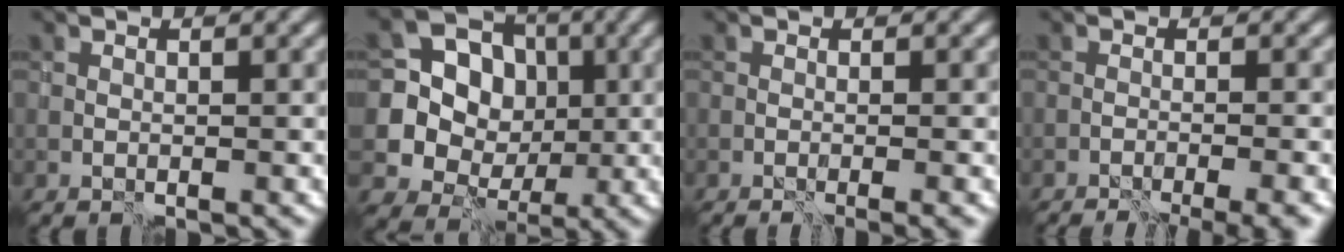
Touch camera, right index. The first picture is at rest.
{"total": 11.9, "force": [1.2, 11.3, 3.7], "torque": [-0.119, 0.032, 0.011]}
{"total": 1.5, "force": [-1.0, -0.6, 0.9], "torque": [-0.005, 0.003, -0.018]}
{"total": 7.0, "force": [-6.3, 0.9, 3.0], "torque": [-0.020, 0.003, -0.074]}